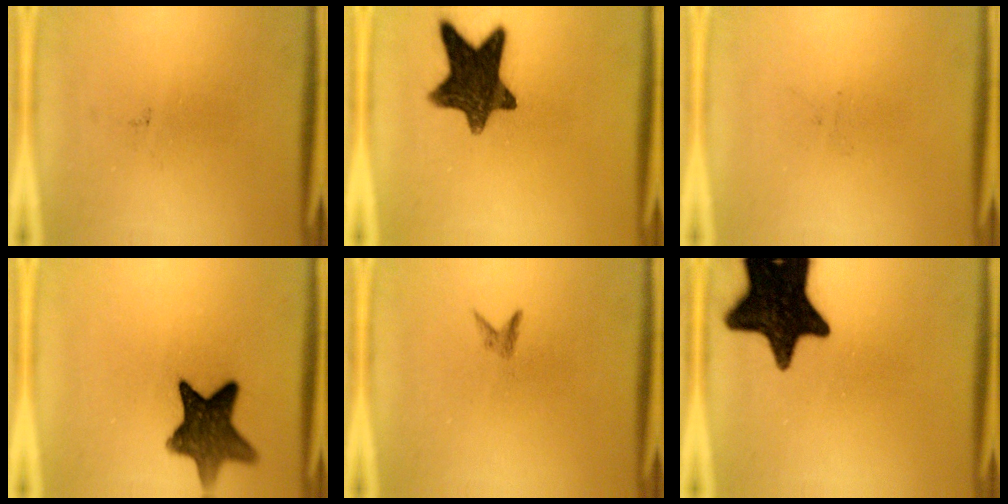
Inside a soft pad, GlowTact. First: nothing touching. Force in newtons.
{"total": 12.9}
{"total": 0.0}
{"total": 11.5}
{"total": 0.8}
{"total": 18.8}